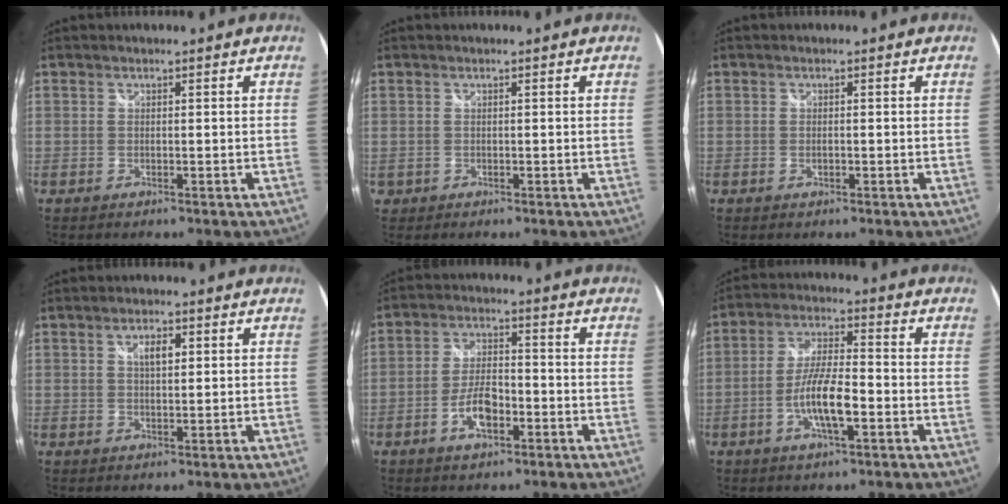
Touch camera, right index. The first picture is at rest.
{"total": 1.2, "force": [0.0, 1.2, 0.1], "torque": [-0.002, 0.001, 0.001]}
{"total": 0.7, "force": [-0.2, 0.5, 0.5], "torque": [-0.010, -0.001, -0.004]}
{"total": 3.1, "force": [1.1, 1.2, 2.6], "torque": [-0.043, 0.005, 0.017]}
{"total": 7.0, "force": [-3.1, 3.0, 5.6], "torque": [-0.113, 0.005, -0.054]}
{"total": 9.1, "force": [-3.3, 2.0, 8.2], "torque": [-0.161, 0.000, -0.060]}